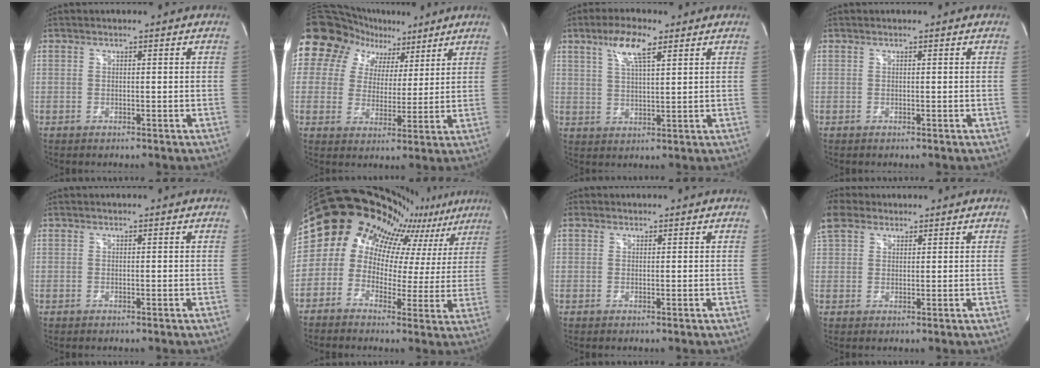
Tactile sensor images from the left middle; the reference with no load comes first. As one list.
[{"total": 10.7, "force": [7.0, 7.5, 2.9], "torque": [-0.047, 0.040, 0.113]}, {"total": 6.8, "force": [3.9, 1.3, 5.4], "torque": [-0.109, 0.006, 0.072]}, {"total": 0.0}, {"total": 0.0}, {"total": 13.1, "force": [11.5, 5.0, 3.7], "torque": [-0.064, -0.004, 0.117]}, {"total": 0.8, "force": [0.0, -0.6, -0.5], "torque": [0.012, -0.008, -0.003]}, {"total": 5.7, "force": [4.4, 2.8, 2.2], "torque": [-0.072, 0.025, 0.096]}]